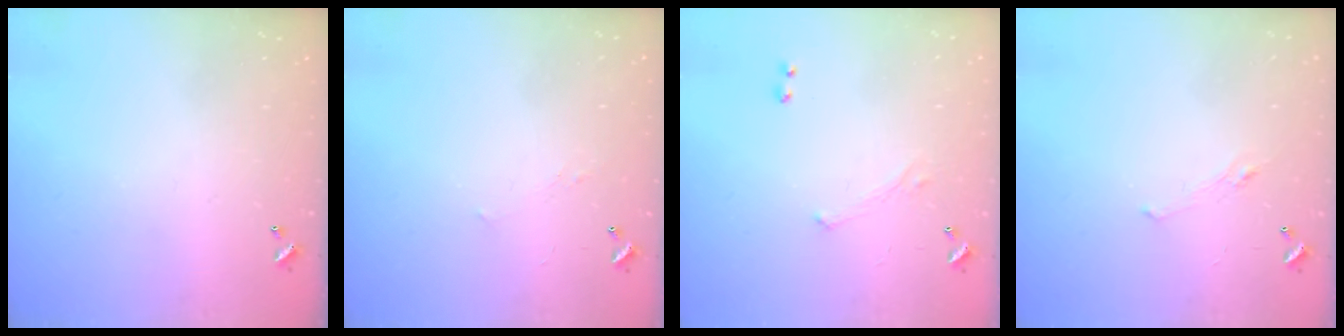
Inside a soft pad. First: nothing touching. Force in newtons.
{"total": 2.9, "press": 2.8, "slide": 0.4}
{"total": 1.6, "press": 1.5, "slide": 0.6}
{"total": 0.8, "press": 0.1, "slide": 0.8}